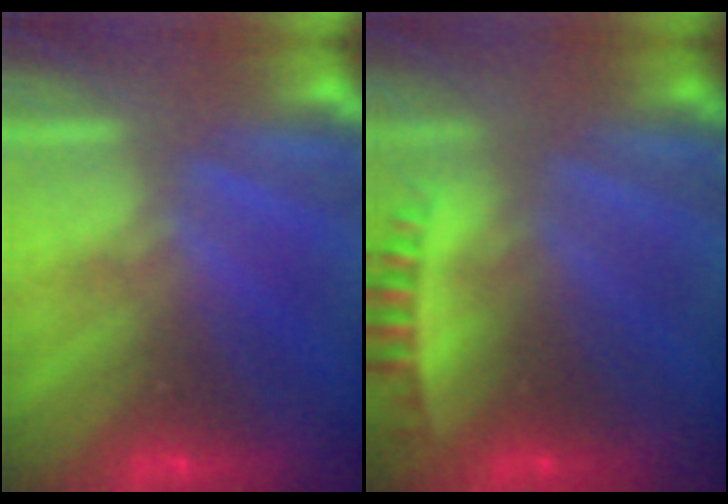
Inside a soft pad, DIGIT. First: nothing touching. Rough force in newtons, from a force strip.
{"total": 2.7}